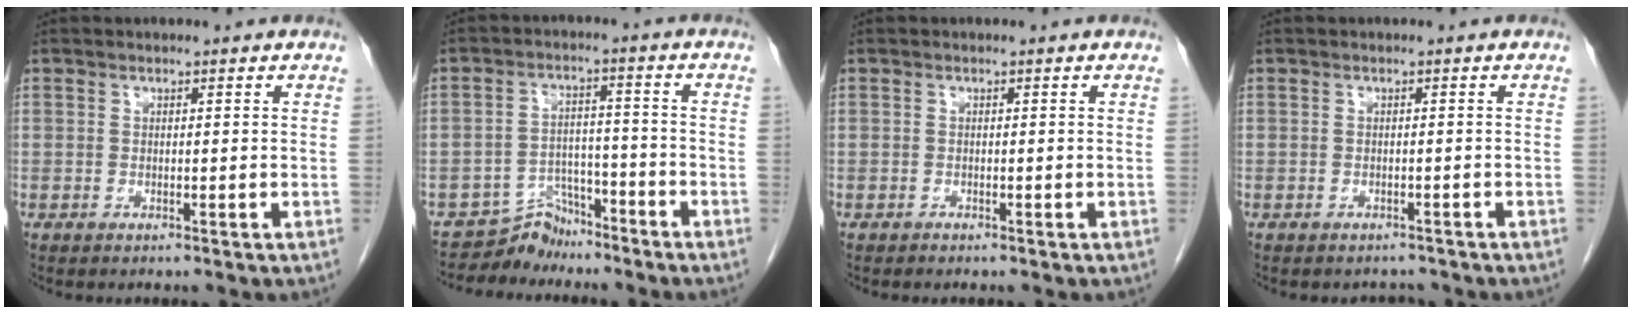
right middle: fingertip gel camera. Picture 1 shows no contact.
{"total": 5.2, "force": [-4.8, 1.9, -0.6], "torque": [0.011, 0.016, -0.082]}
{"total": 0.0}
{"total": 2.0, "force": [-1.9, 0.9, -0.1], "torque": [-0.004, -0.003, -0.027]}